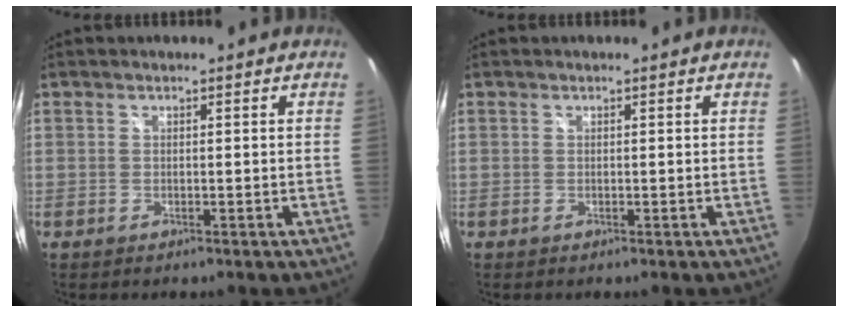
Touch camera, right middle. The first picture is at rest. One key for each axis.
{"total": 0.0}